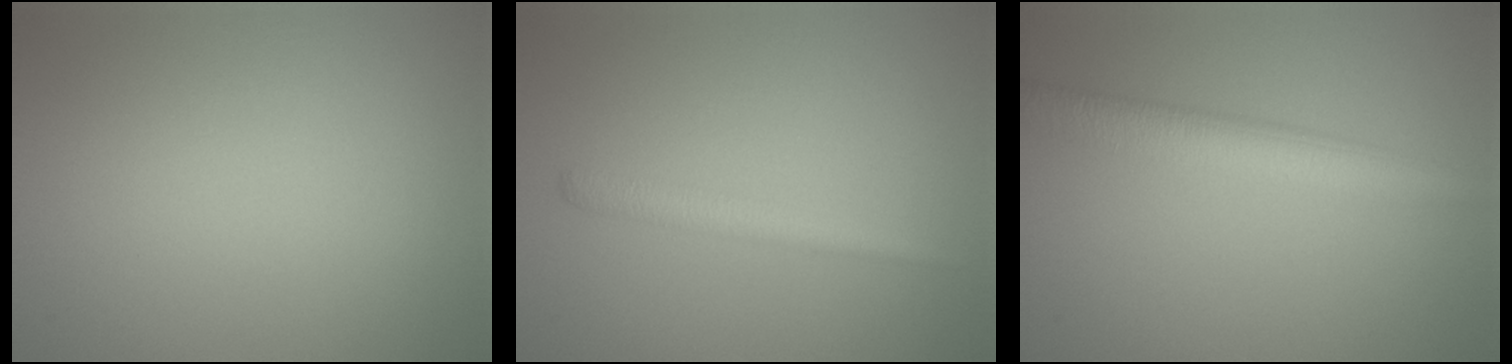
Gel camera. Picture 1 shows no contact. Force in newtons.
{"total": 2.0, "press": 2.0, "slide": 0.0}
{"total": 4.6, "press": 4.6, "slide": 0.0}